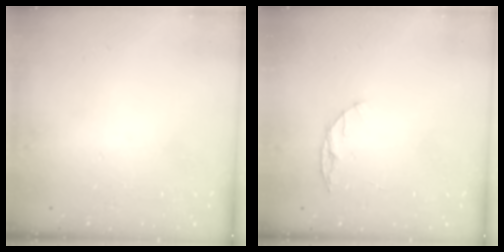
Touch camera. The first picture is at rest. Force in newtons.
{"total": 5.6, "press": 5.5, "slide": 0.6}